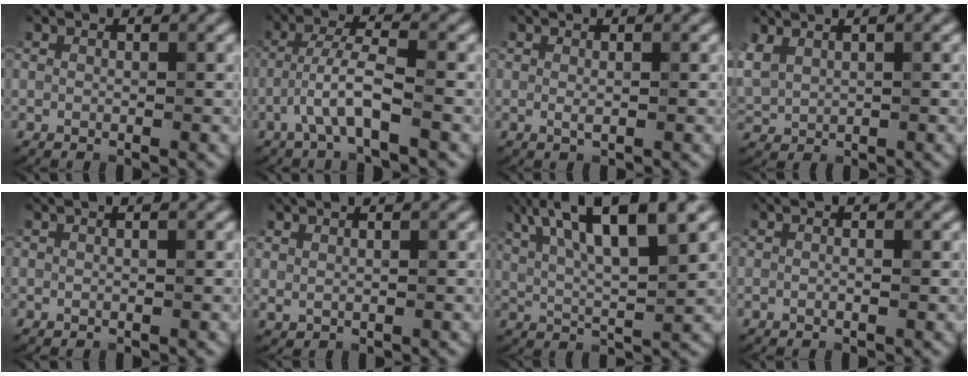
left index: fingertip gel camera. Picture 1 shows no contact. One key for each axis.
{"total": 4.1, "fx": -1.8, "fy": 0.5, "fz": 3.7, "tx": -0.070, "ty": 0.015, "tz": -0.041}
{"total": 0.9, "fx": 0.2, "fy": 0.2, "fz": 0.9, "tx": -0.015, "ty": -0.001, "tz": 0.003}
{"total": 2.9, "fx": 1.6, "fy": 1.5, "fz": 1.8, "tx": -0.048, "ty": 0.008, "tz": 0.042}
{"total": 1.4, "fx": 0.6, "fy": 0.5, "fz": 1.1, "tx": -0.006, "ty": -0.002, "tz": 0.000}
{"total": 1.2, "fx": 0.9, "fy": 0.3, "fz": 0.7, "tx": -0.014, "ty": -0.005, "tz": 0.022}
{"total": 11.0, "fx": 5.8, "fy": 2.8, "fz": 8.9, "tx": -0.147, "ty": 0.020, "tz": 0.092}
{"total": 1.0, "fx": 0.3, "fy": 0.3, "fz": 1.0, "tx": -0.005, "ty": -0.013, "tz": -0.004}